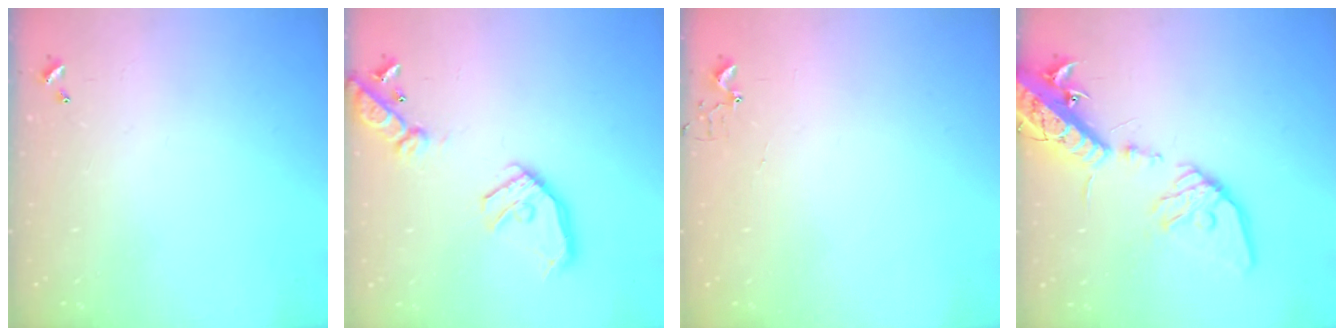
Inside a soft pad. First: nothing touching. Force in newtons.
{"total": 17.3, "press": 17.0, "slide": 2.8}
{"total": 3.7, "press": 3.7, "slide": 0.2}
{"total": 19.7, "press": 19.2, "slide": 4.1}